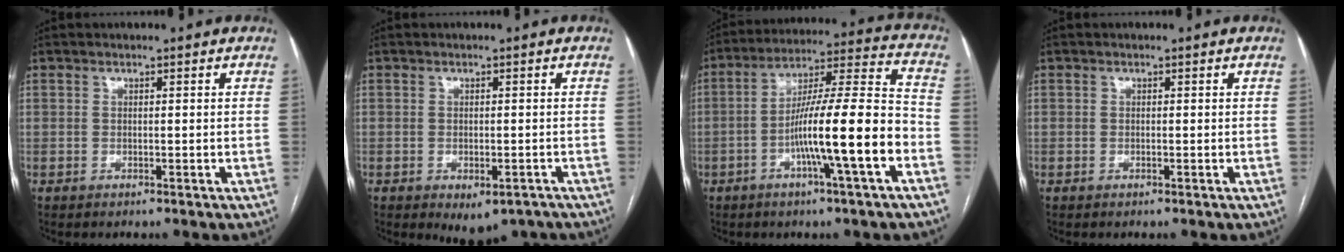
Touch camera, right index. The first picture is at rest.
{"total": 5.1, "force": [-3.4, 2.5, 2.8], "torque": [-0.023, -0.002, -0.041]}
{"total": 15.8, "force": [-5.2, -0.1, 14.9], "torque": [-0.251, 0.010, -0.090]}
{"total": 0.0}